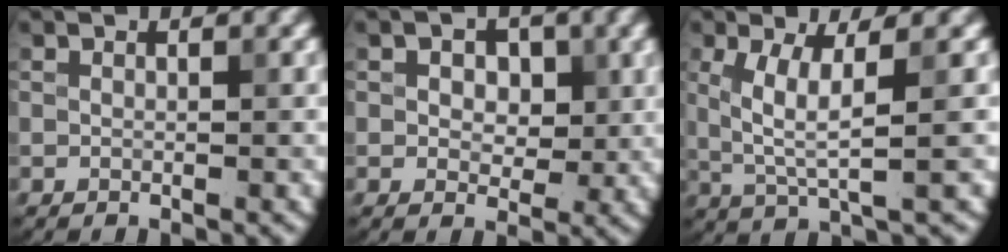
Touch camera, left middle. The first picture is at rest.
{"total": 3.2, "force": [0.8, 2.3, 2.1], "torque": [-0.029, -0.001, 0.001]}
{"total": 4.2, "force": [0.7, 0.7, 4.1], "torque": [-0.091, -0.003, 0.018]}